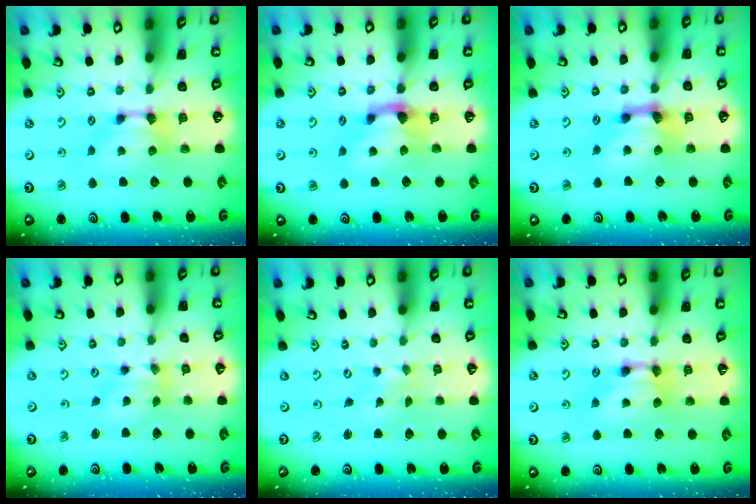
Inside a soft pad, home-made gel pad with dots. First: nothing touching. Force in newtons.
{"total": 2.0, "press": 1.2, "slide": 1.5}
{"total": 2.4, "press": 1.6, "slide": 1.8}
{"total": 1.6, "press": 1.0, "slide": 1.3}
{"total": 6.0, "press": 6.0, "slide": 0.6}
{"total": 2.0, "press": 2.0, "slide": 0.1}